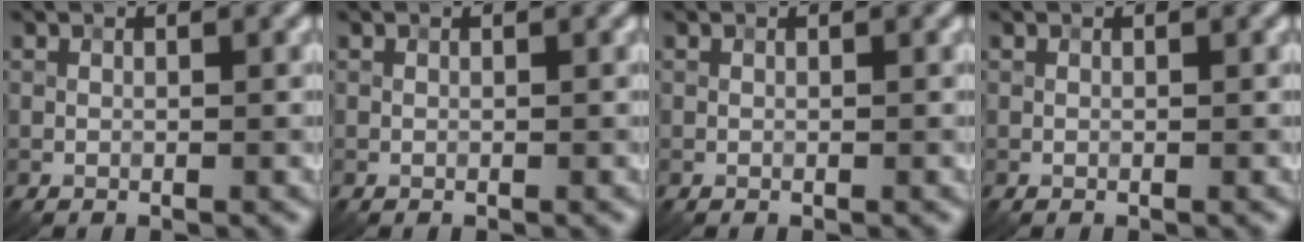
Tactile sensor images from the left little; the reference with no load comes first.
{"total": 0.0}
{"total": 0.0}
{"total": 0.0}